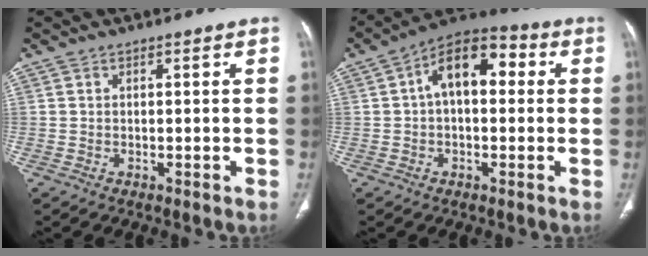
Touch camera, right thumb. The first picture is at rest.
{"total": 11.9, "force": [1.9, 6.8, 9.6], "torque": [-0.130, 0.037, 0.018]}